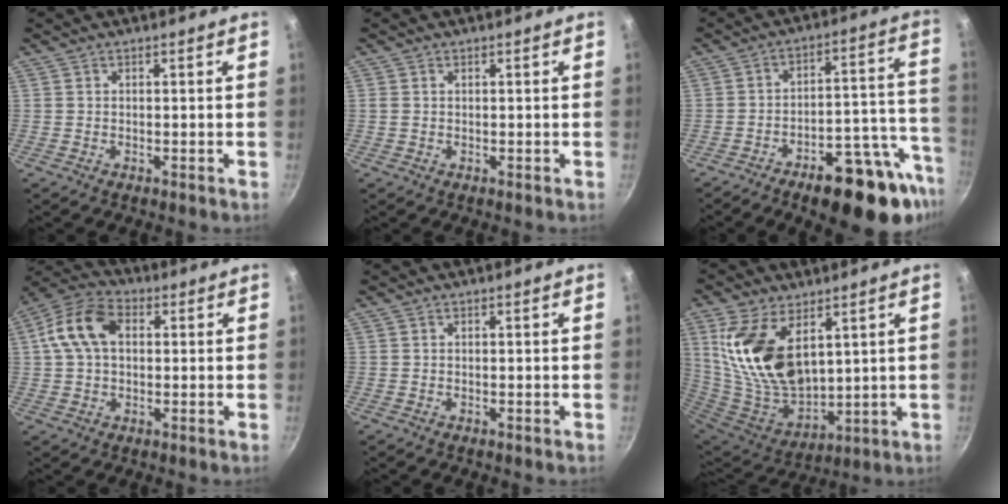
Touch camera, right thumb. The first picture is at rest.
{"total": 1.0, "force": [0.2, 0.8, 0.6], "torque": [-0.012, 0.002, 0.003]}
{"total": 19.5, "force": [-11.1, 7.1, 14.4], "torque": [-0.146, 0.073, -0.153]}
{"total": 11.0, "force": [2.0, 7.4, 7.9], "torque": [-0.133, 0.024, 0.020]}
{"total": 0.0}
{"total": 19.0, "force": [7.2, 10.7, 13.9], "torque": [-0.264, -0.059, 0.156]}